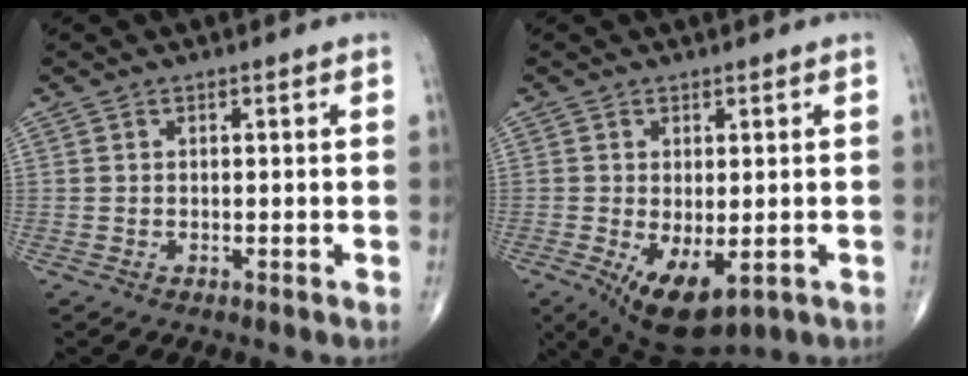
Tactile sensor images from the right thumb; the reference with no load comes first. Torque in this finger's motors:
{"motor_torque": [-0.12, 0.82, 0.55, 0.30, 0.24]}